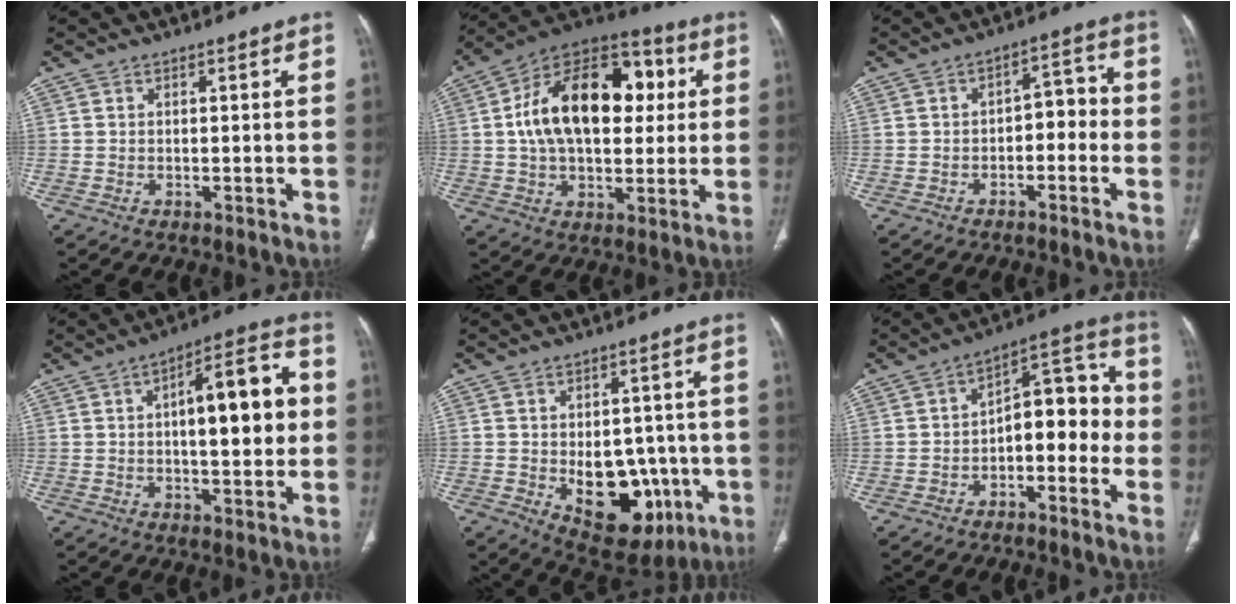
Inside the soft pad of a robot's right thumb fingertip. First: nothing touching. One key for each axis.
{"total": 23.5, "fx": 3.8, "fy": 14.2, "fz": 18.3, "tx": -0.273, "ty": 0.023, "tz": 0.053}
{"total": 6.0, "fx": -1.8, "fy": 3.7, "fz": 4.4, "tx": -0.037, "ty": 0.040, "tz": -0.033}
{"total": 15.3, "fx": 1.5, "fy": 5.7, "fz": 14.1, "tx": -0.180, "ty": 0.026, "tz": 0.017}
{"total": 15.4, "fx": -3.9, "fy": 9.8, "fz": 11.2, "tx": -0.113, "ty": 0.013, "tz": -0.031}
{"total": 12.5, "fx": -2.8, "fy": 7.1, "fz": 9.9, "tx": -0.097, "ty": 0.059, "tz": -0.050}